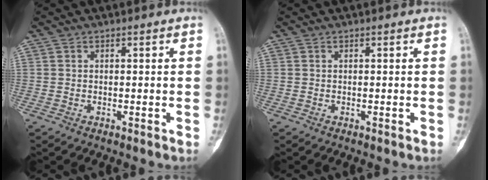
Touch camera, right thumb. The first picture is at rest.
{"total": 0.0}